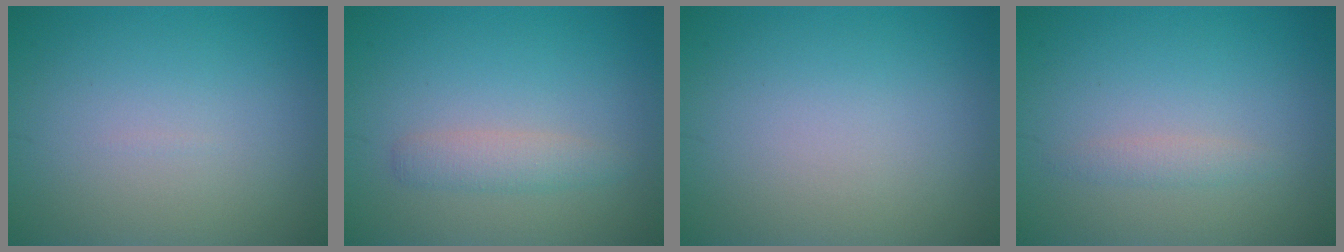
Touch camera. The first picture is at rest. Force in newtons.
{"total": 1.9, "press": 1.9, "slide": 0.1}
{"total": 0.0}
{"total": 1.1, "press": 1.1, "slide": 0.1}